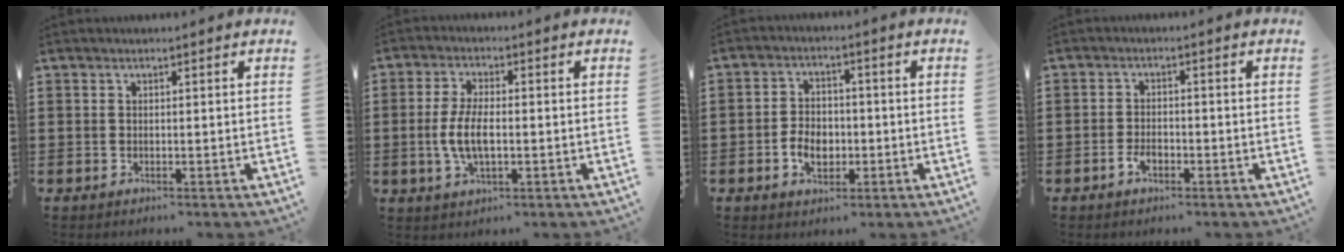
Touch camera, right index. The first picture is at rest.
{"total": 6.0, "force": [-0.9, 2.5, 5.4], "torque": [-0.123, -0.004, -0.023]}
{"total": 4.6, "force": [-1.4, 3.3, 2.9], "torque": [-0.049, 0.004, -0.027]}
{"total": 2.4, "force": [-1.3, 1.2, 1.6], "torque": [-0.031, 0.003, -0.024]}